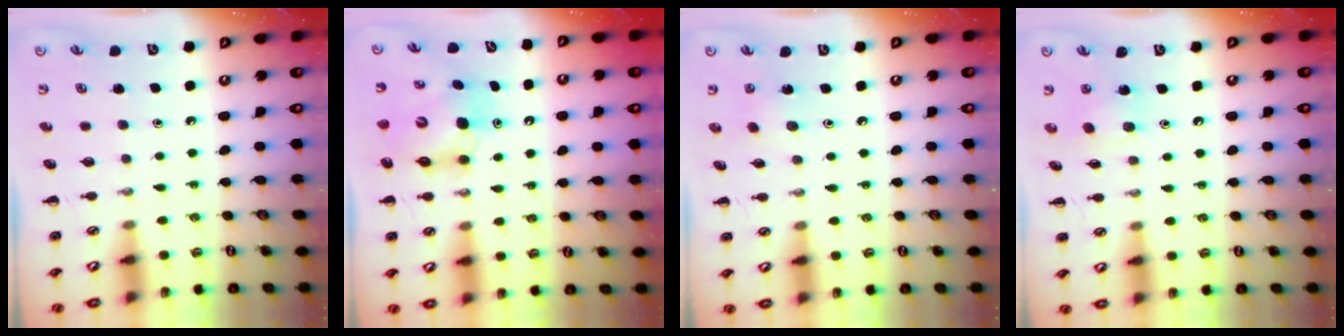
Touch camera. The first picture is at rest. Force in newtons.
{"total": 7.6, "press": 7.5, "slide": 1.4}
{"total": 1.5, "press": 1.4, "slide": 0.6}
{"total": 7.1, "press": 6.9, "slide": 1.3}